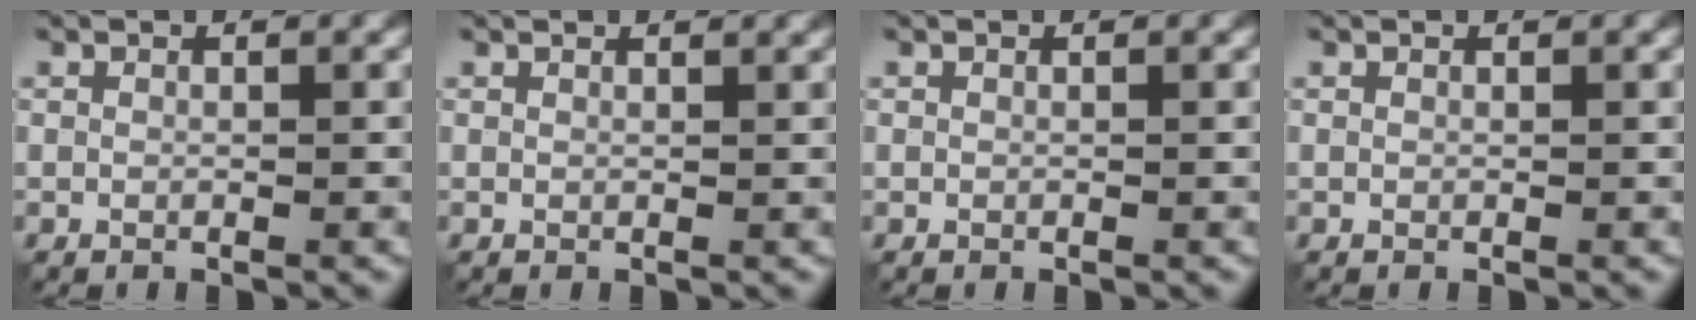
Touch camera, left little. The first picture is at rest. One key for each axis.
{"total": 1.9, "fx": 1.6, "fy": 0.5, "fz": 0.8, "tx": -0.007, "ty": 0.002, "tz": 0.009}
{"total": 0.0}
{"total": 0.0}